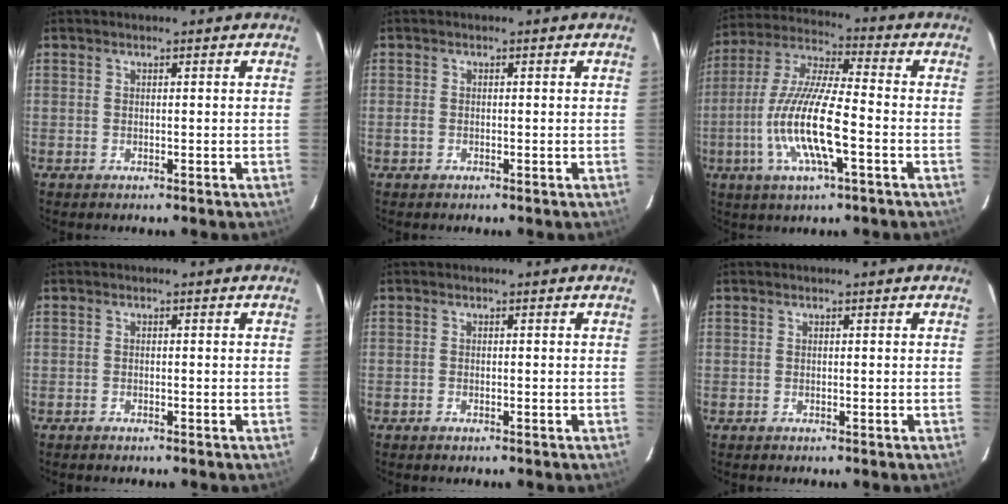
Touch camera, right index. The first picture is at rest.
{"total": 1.1, "force": [-0.6, 0.9, 0.3], "torque": [-0.007, 0.000, -0.011]}
{"total": 15.5, "force": [-4.5, 2.8, 14.5], "torque": [-0.296, -0.009, -0.088]}
{"total": 0.9, "force": [-0.8, 0.2, 0.3], "torque": [-0.009, 0.000, -0.017]}
{"total": 0.7, "force": [-0.6, 0.3, 0.2], "torque": [-0.004, 0.000, -0.013]}
{"total": 0.0}